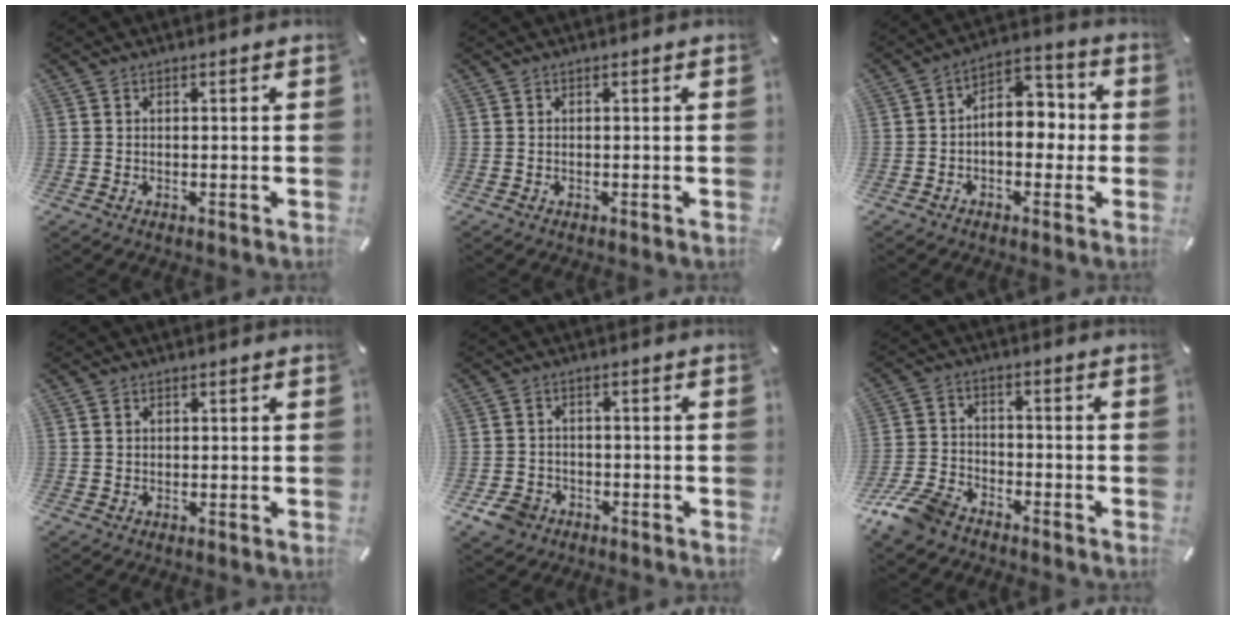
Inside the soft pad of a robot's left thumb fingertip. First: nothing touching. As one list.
[{"total": 0.0}, {"total": 7.9, "force": [-0.9, 5.5, 5.6], "torque": [-0.070, -0.001, -0.021]}, {"total": 1.4, "force": [0.4, 1.3, 0.3], "torque": [-0.001, 0.002, 0.005]}, {"total": 5.3, "force": [-2.9, 4.1, 1.7], "torque": [-0.043, 0.013, -0.055]}, {"total": 9.1, "force": [-7.2, 4.2, 3.6], "torque": [-0.083, 0.032, -0.141]}]